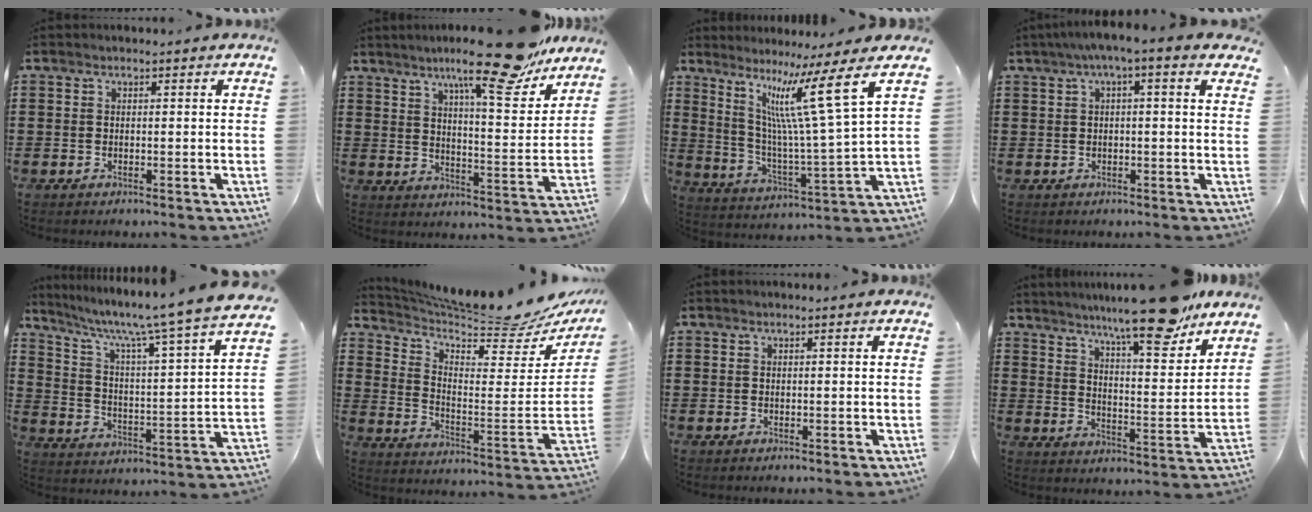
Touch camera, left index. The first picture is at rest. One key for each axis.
{"total": 14.9, "fx": 11.9, "fy": 1.3, "fz": 8.9, "tx": -0.150, "ty": -0.063, "tz": 0.192}
{"total": 12.2, "fx": 7.0, "fy": 0.0, "fz": 10.1, "tx": -0.200, "ty": -0.039, "tz": 0.101}
{"total": 2.5, "fx": 0.5, "fy": -0.1, "fz": 2.5, "tx": -0.047, "ty": 0.000, "tz": 0.005}
{"total": 7.7, "fx": 6.3, "fy": -0.8, "fz": 4.4, "tx": -0.110, "ty": -0.053, "tz": 0.092}
{"total": 8.7, "fx": 7.9, "fy": 0.6, "fz": 3.5, "tx": -0.079, "ty": -0.071, "tz": 0.127}
{"total": 0.0}
{"total": 13.3, "fx": 11.3, "fy": 1.6, "fz": 6.9, "tx": -0.118, "ty": -0.065, "tz": 0.189}